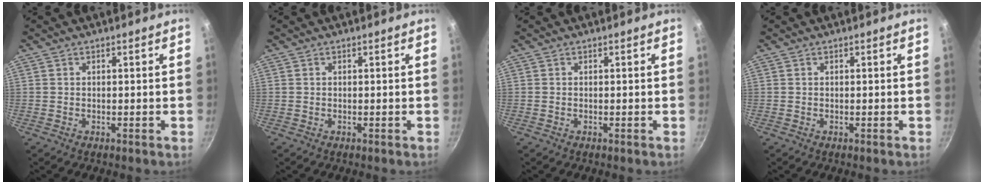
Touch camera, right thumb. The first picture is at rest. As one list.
[{"total": 0.0}, {"total": 0.0}, {"total": 0.0}]